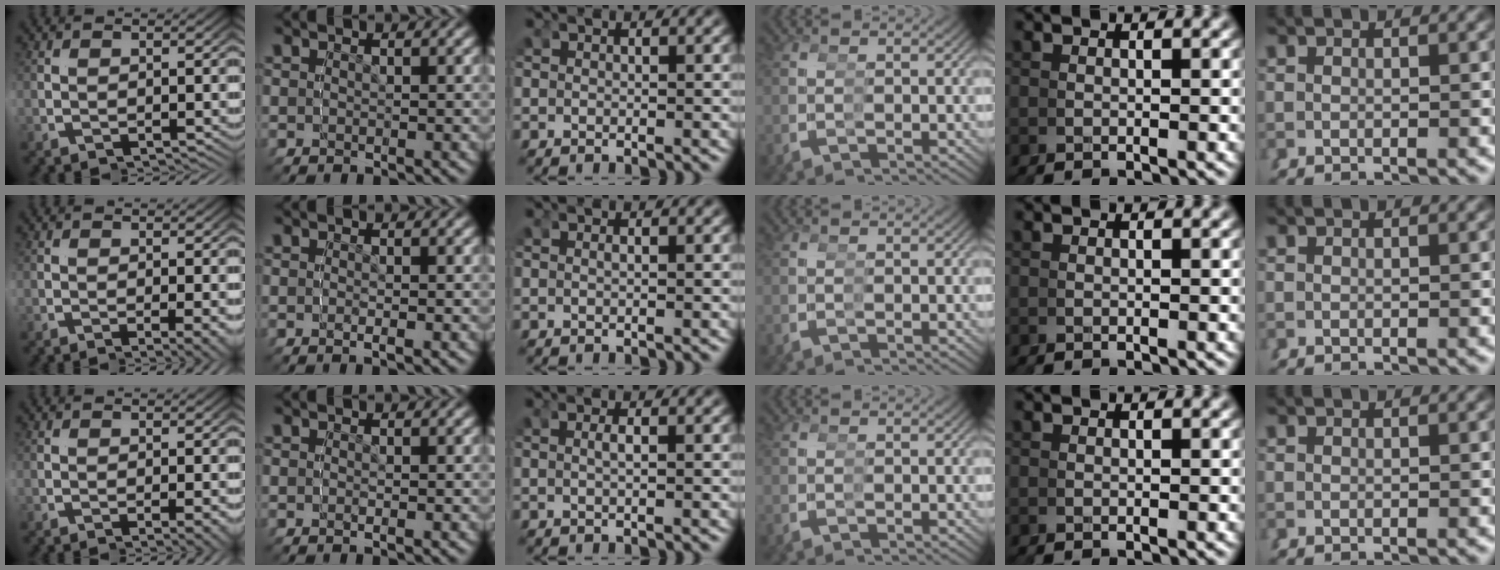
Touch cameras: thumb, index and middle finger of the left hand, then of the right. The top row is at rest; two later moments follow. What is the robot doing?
{"motion": "grasp_and_lifting", "object": "condiment"}